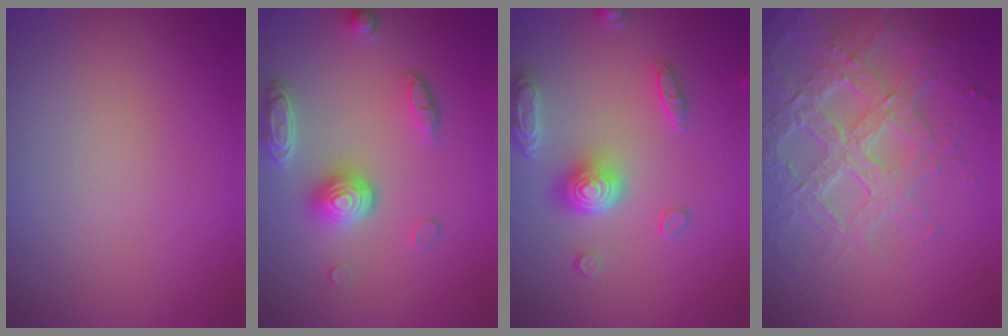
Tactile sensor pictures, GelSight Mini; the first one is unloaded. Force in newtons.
{"total": 4.9, "press": 3.7, "slide": 3.2}
{"total": 4.9, "press": 4.0, "slide": 2.9}
{"total": 7.1, "press": 5.3, "slide": 4.7}